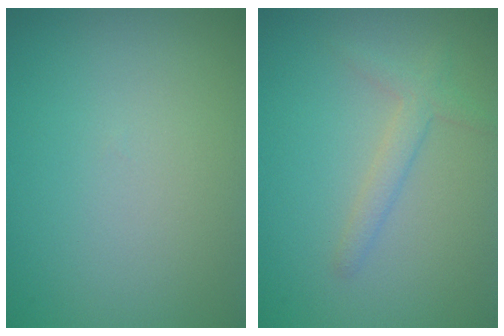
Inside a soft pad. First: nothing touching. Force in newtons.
{"total": 1.9, "press": 1.9, "slide": 0.1}